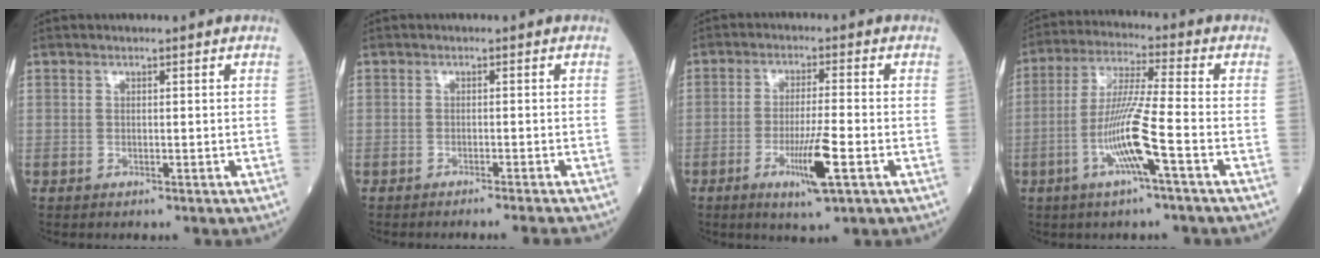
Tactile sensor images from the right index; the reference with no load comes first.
{"total": 3.9, "force": [-3.7, -0.7, 1.2], "torque": [-0.007, -0.008, -0.048]}
{"total": 7.4, "force": [-2.9, 0.0, 6.8], "torque": [-0.124, -0.015, -0.051]}
{"total": 10.2, "force": [-3.6, -0.4, 9.5], "torque": [-0.188, -0.004, -0.073]}